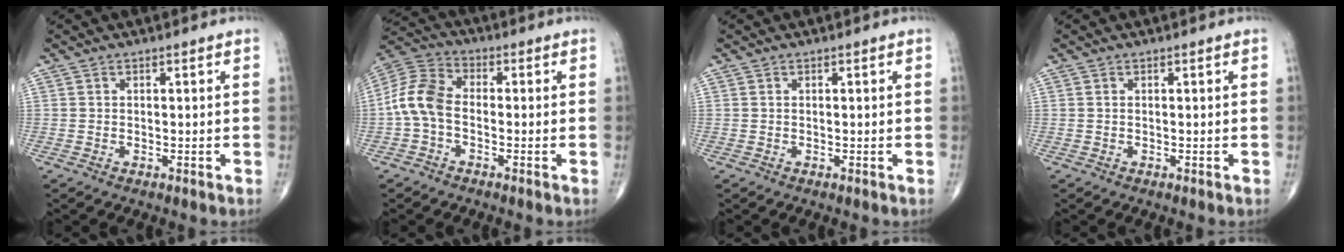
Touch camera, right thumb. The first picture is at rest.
{"total": 8.6, "force": [-1.5, 5.5, 6.5], "torque": [-0.133, 0.027, -0.045]}
{"total": 0.0}
{"total": 0.0}